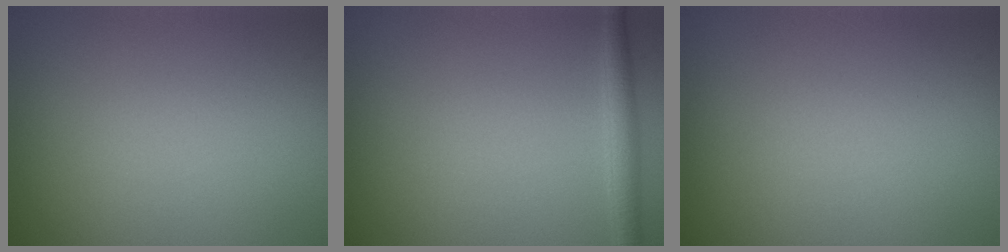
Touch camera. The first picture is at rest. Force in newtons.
{"total": 1.9, "press": 1.9, "slide": 0.1}
{"total": 0.0}